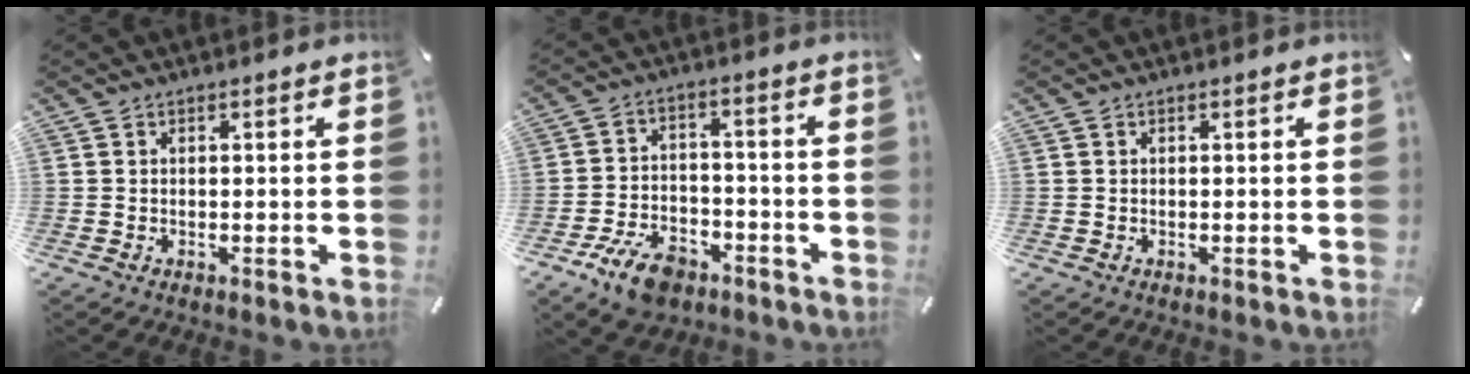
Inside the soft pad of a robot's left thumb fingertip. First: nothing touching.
{"total": 9.7, "force": [-6.0, 5.9, 4.9], "torque": [-0.096, 0.037, -0.107]}
{"total": 0.0}